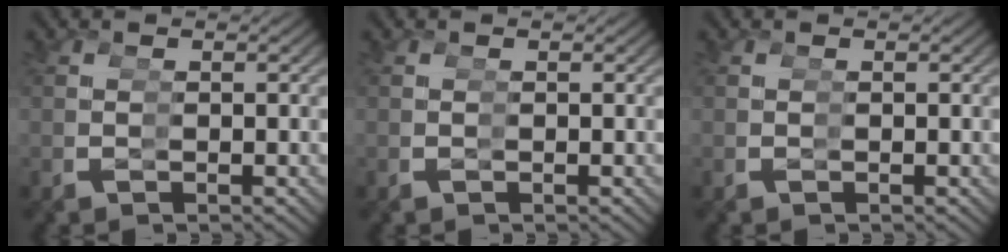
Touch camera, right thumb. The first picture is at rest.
{"total": 0.0}
{"total": 0.0}